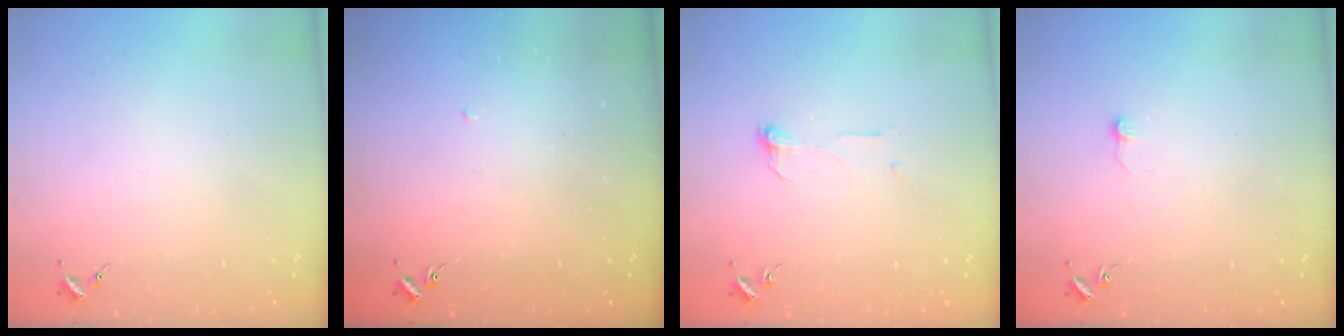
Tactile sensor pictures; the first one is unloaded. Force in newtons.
{"total": 1.4, "press": 1.3, "slide": 0.1}
{"total": 5.5, "press": 5.5, "slide": 0.6}
{"total": 4.2, "press": 4.2, "slide": 0.5}